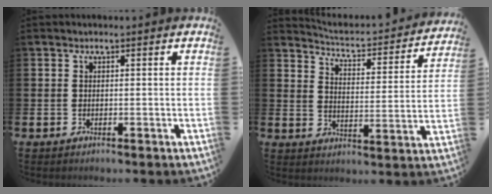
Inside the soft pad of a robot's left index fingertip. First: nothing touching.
{"total": 4.1, "force": [4.0, 0.7, 0.8], "torque": [-0.039, -0.039, 0.059]}